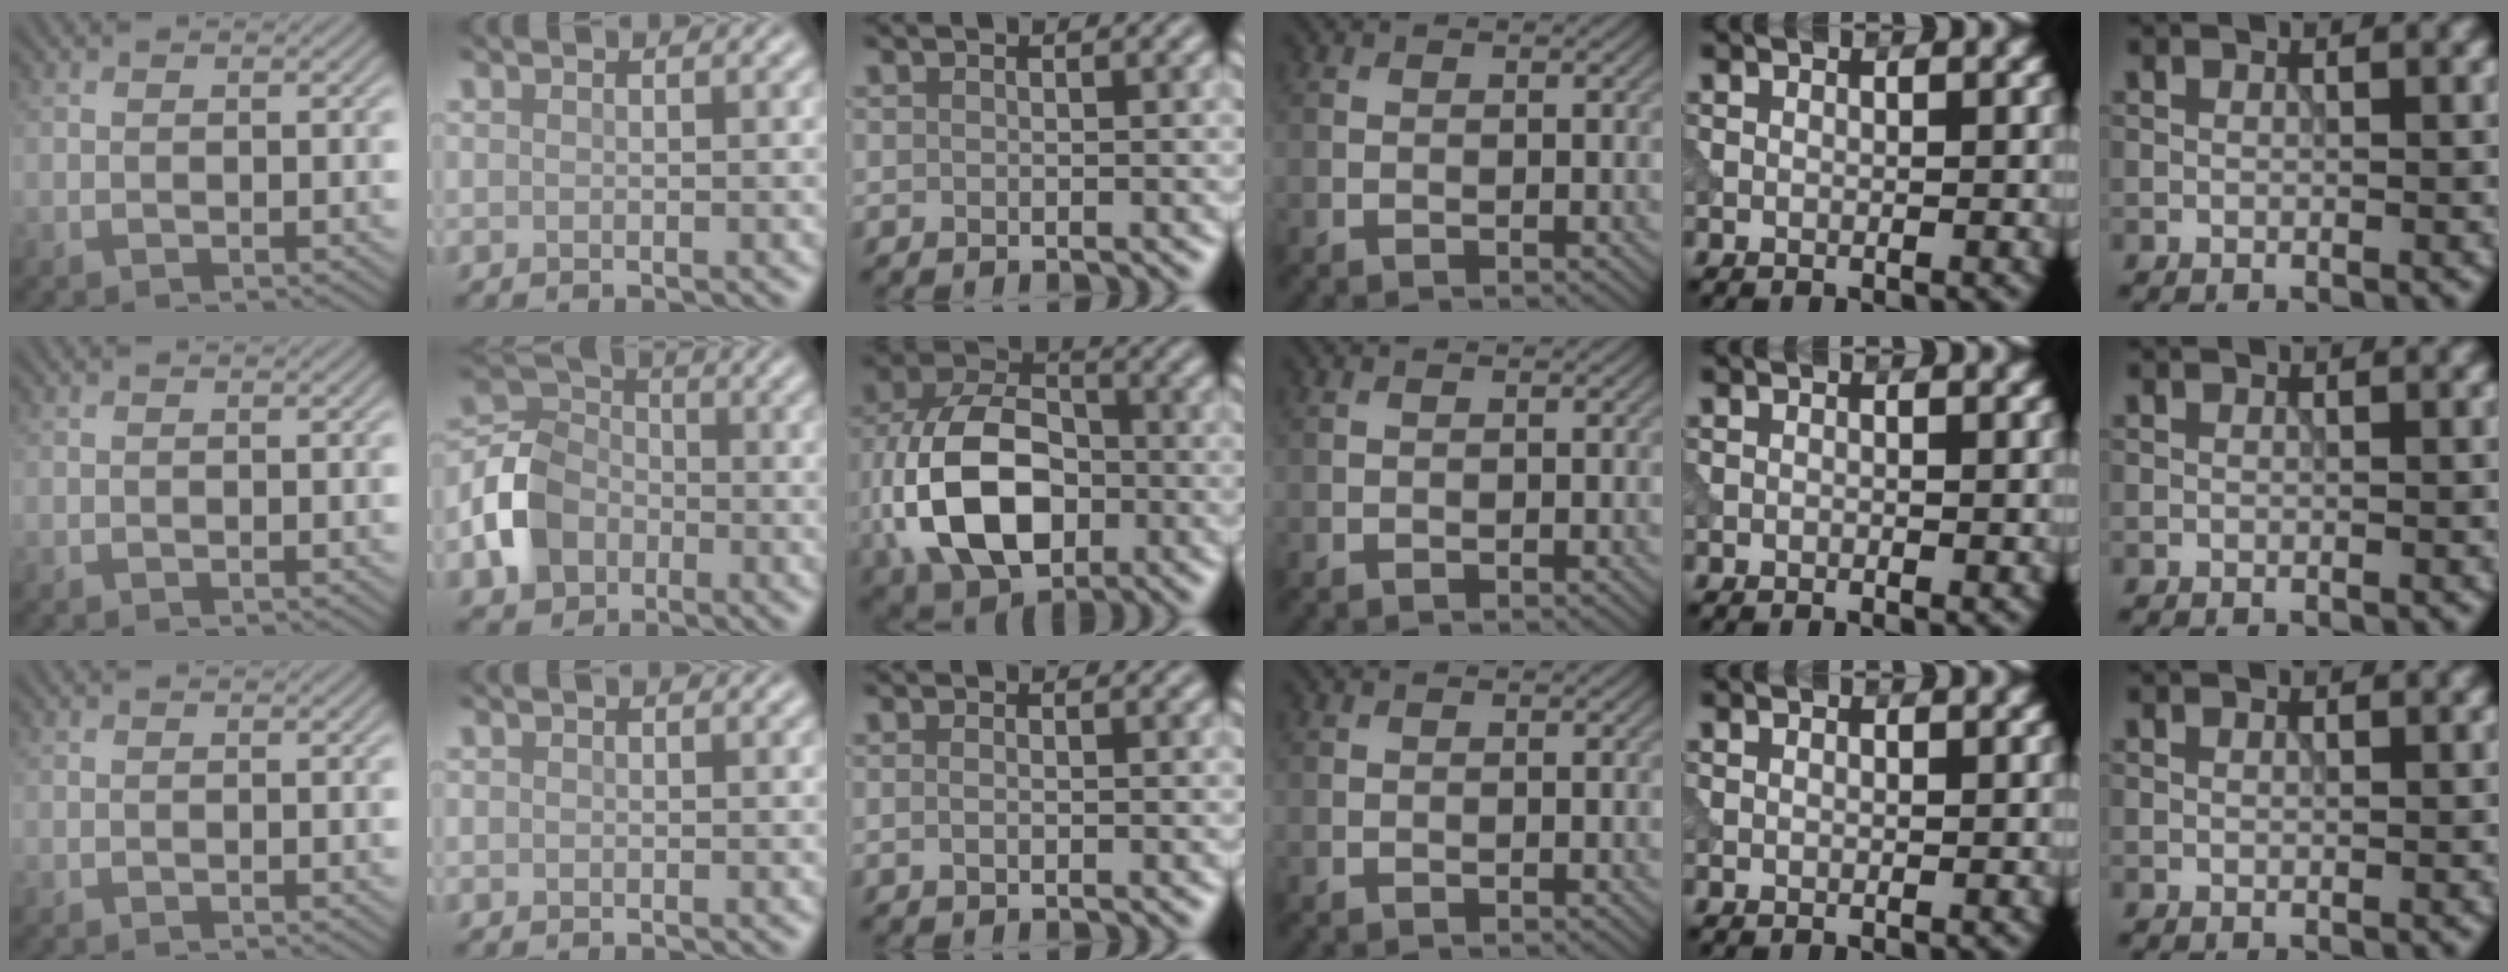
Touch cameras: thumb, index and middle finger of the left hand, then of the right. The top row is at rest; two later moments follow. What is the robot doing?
{"motion": "insert", "object": "power adapter"}